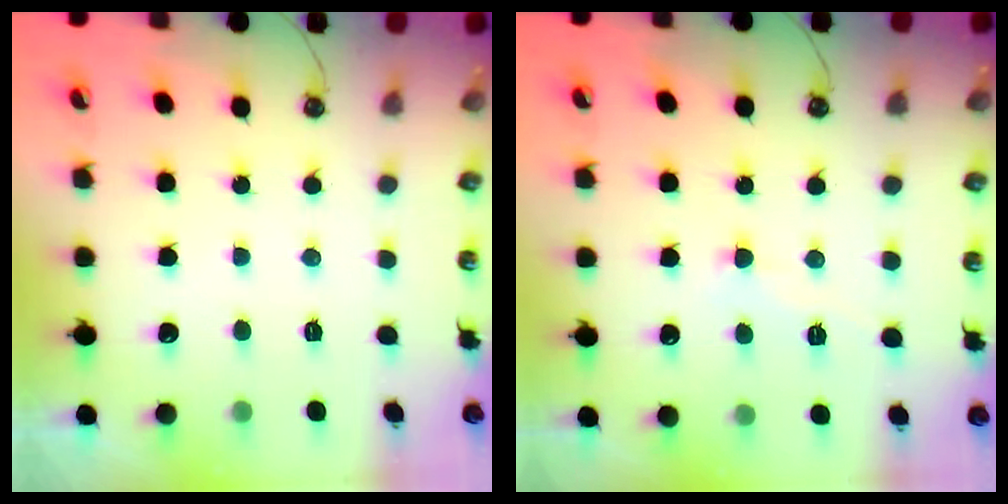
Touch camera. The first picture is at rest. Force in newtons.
{"total": 1.1, "press": 1.0, "slide": 0.3}